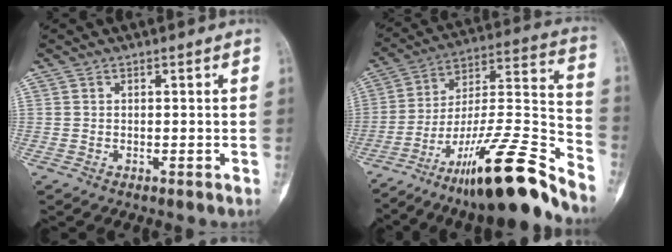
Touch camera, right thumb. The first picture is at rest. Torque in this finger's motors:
{"motor_torque": [3.05, 0.72, 1.62, -1.16, 0.51]}